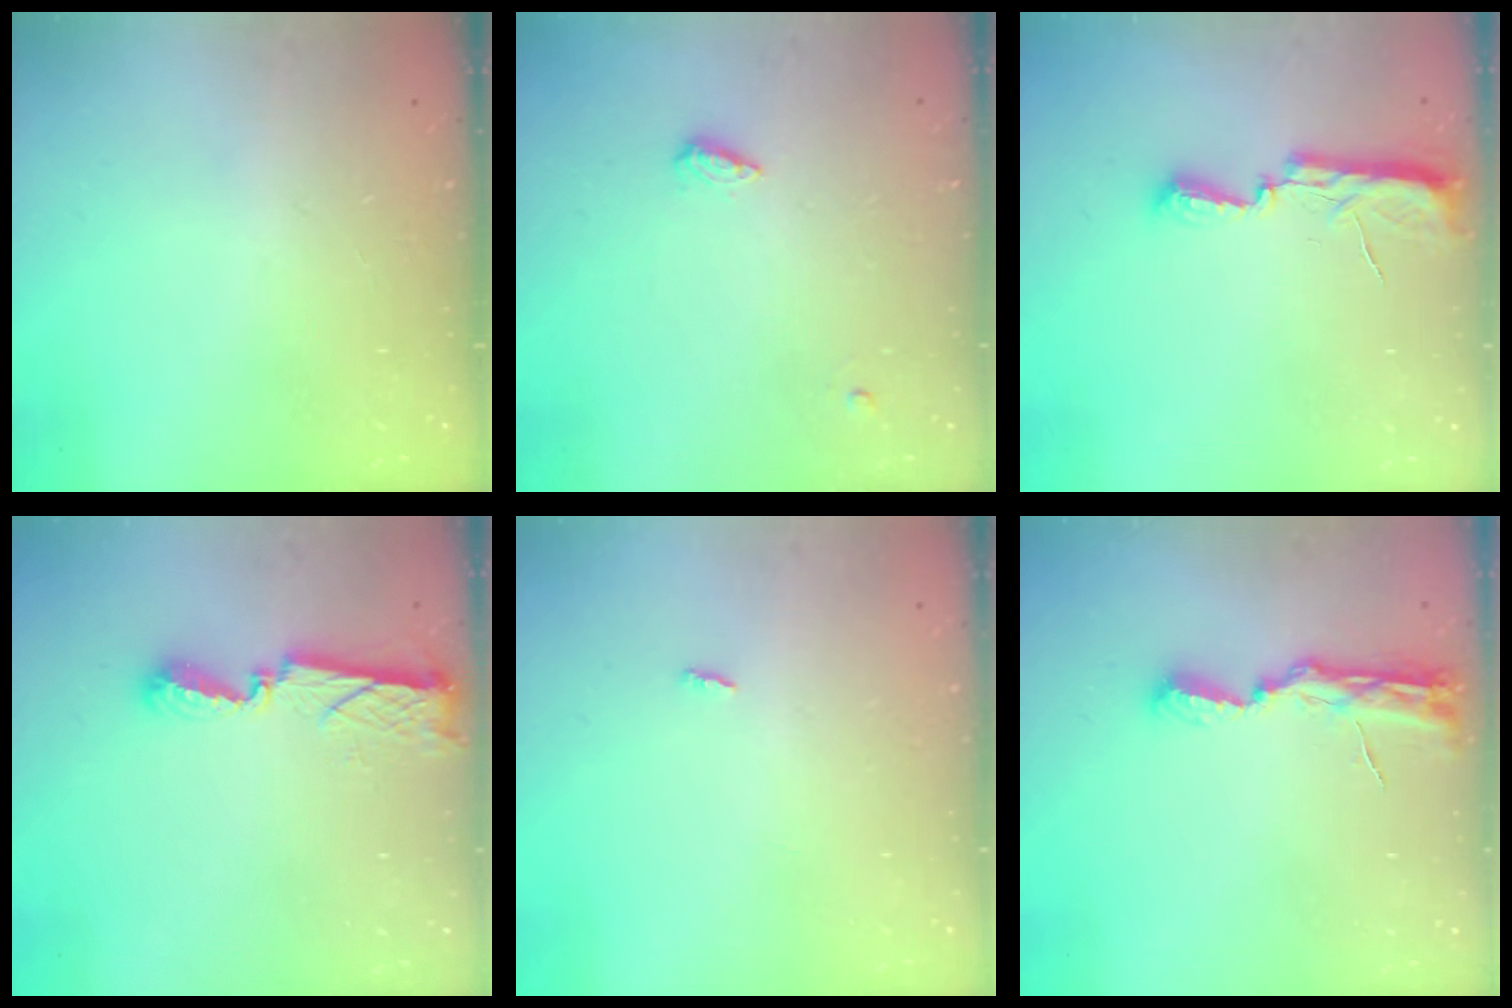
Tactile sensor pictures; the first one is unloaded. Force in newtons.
{"total": 5.2, "press": 5.1, "slide": 1.0}
{"total": 9.8, "press": 8.5, "slide": 4.8}
{"total": 8.7, "press": 8.7, "slide": 0.4}
{"total": 1.9, "press": 1.9, "slide": 0.2}
{"total": 7.6, "press": 7.6, "slide": 0.9}